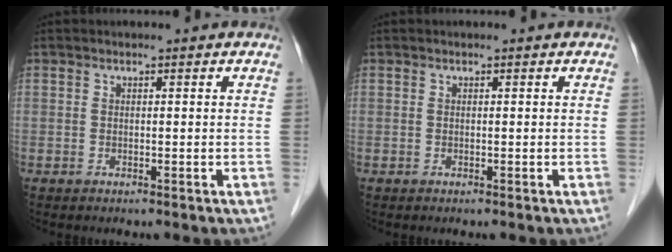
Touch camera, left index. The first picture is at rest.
{"total": 0.0}